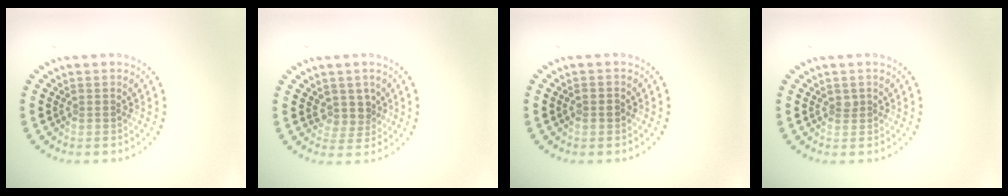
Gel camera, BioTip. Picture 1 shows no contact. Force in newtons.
{"total": 2.1, "press": 1.5, "slide": 1.4}
{"total": 1.0, "press": 1.0, "slide": 0.3}
{"total": 0.8, "press": 0.5, "slide": 0.6}